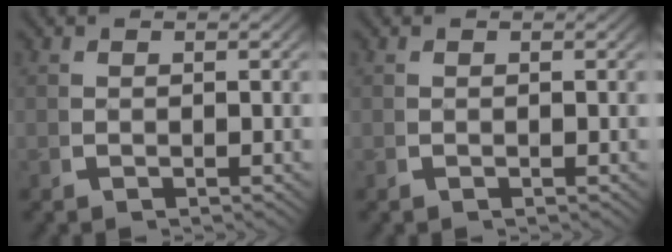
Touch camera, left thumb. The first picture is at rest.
{"total": 0.0}